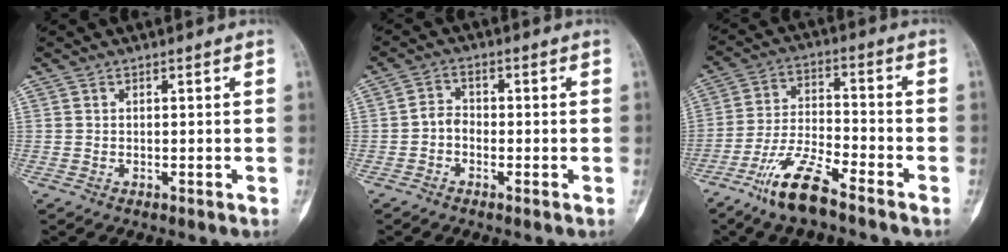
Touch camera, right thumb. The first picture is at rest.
{"total": 2.6, "force": [-1.0, 1.9, 1.4], "torque": [-0.018, 0.014, -0.029]}
{"total": 10.9, "force": [-7.7, 2.5, 7.3], "torque": [-0.155, 0.042, -0.150]}